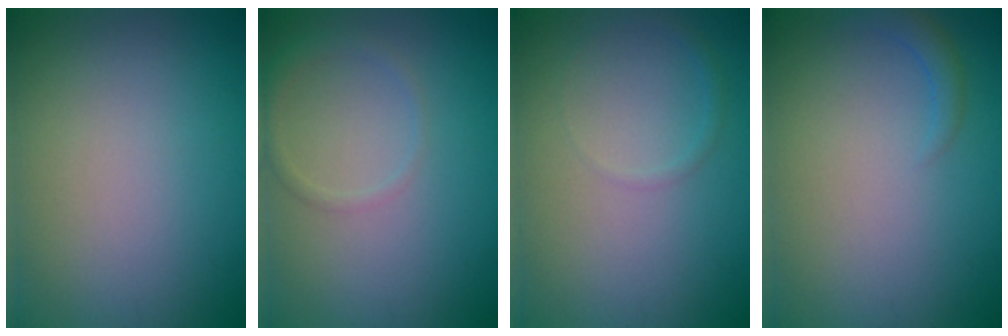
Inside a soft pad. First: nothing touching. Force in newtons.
{"total": 1.4, "press": 1.4, "slide": 0.1}
{"total": 0.7, "press": 0.7, "slide": 0.1}
{"total": 1.3, "press": 1.3, "slide": 0.2}